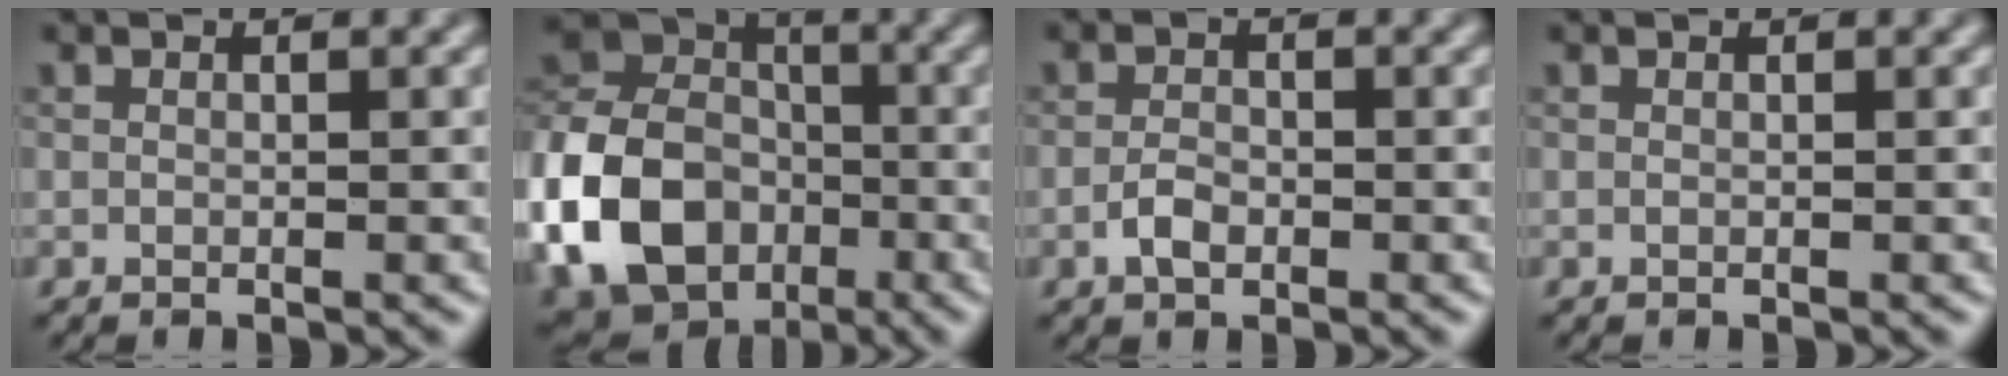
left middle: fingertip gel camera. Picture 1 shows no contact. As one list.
[{"total": 13.5, "force": [-4.4, 10.4, 7.3], "torque": [-0.182, -0.010, -0.092]}, {"total": 1.8, "force": [-0.8, 1.1, 1.2], "torque": [-0.025, 0.005, -0.021]}, {"total": 0.0}]